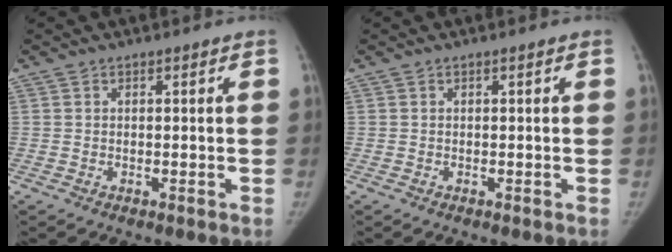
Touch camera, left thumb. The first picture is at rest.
{"total": 0.0}